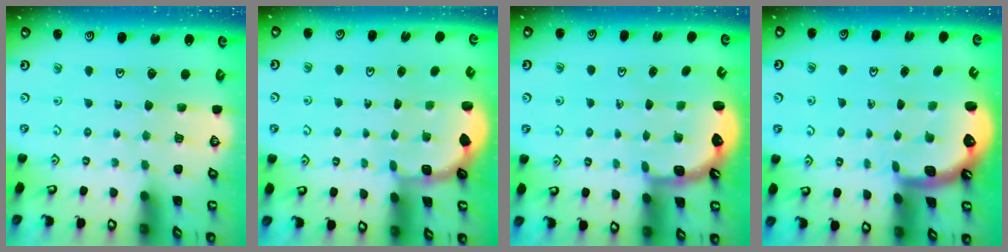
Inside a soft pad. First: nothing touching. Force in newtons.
{"total": 1.8, "press": 1.7, "slide": 0.7}
{"total": 2.6, "press": 2.2, "slide": 1.4}
{"total": 1.5, "press": 1.4, "slide": 0.6}